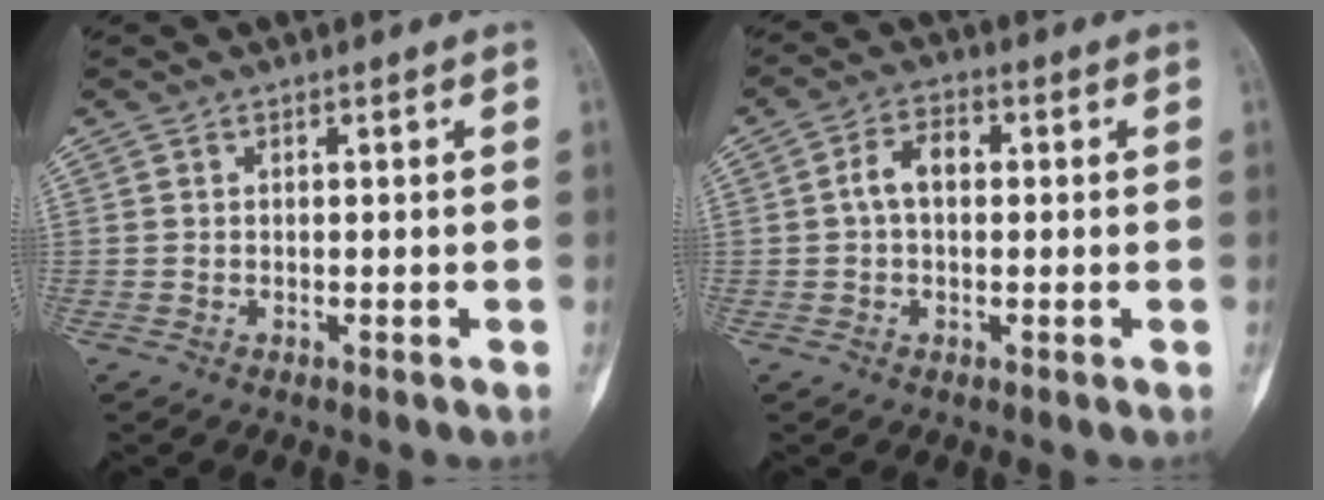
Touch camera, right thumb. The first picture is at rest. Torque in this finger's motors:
{"motor_torque": [0.38, 0.63, 0.32, -0.23, -0.03]}